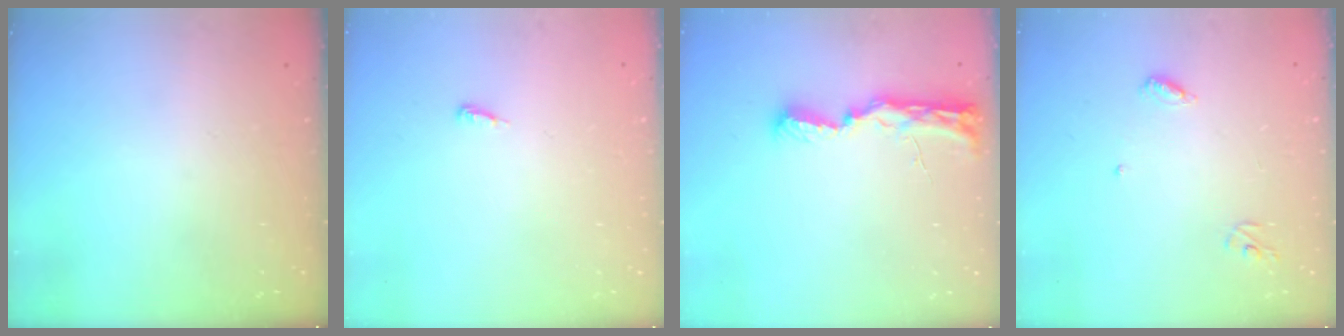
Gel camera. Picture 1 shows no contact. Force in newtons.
{"total": 3.5, "press": 3.5, "slide": 0.3}
{"total": 9.6, "press": 9.3, "slide": 2.4}
{"total": 4.9, "press": 4.9, "slide": 0.4}